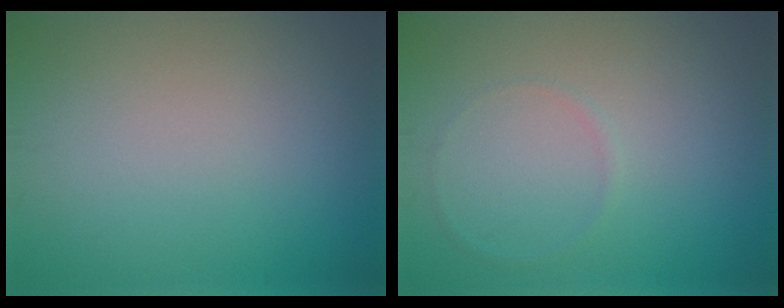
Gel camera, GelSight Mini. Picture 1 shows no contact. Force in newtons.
{"total": 0.6, "press": 0.6, "slide": 0.1}